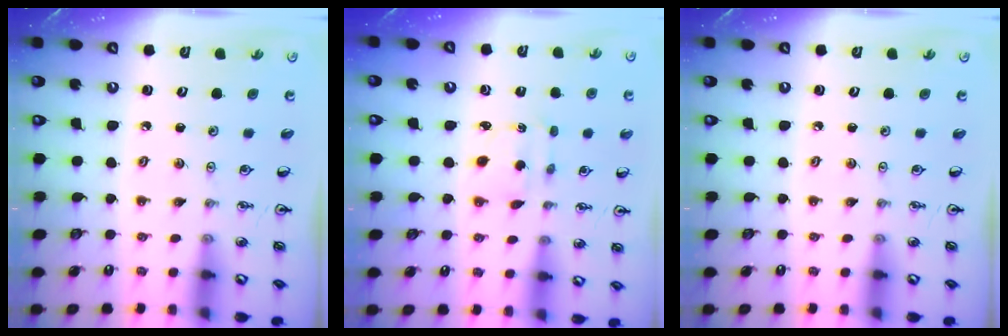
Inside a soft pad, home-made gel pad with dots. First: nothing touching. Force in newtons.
{"total": 2.4, "press": 2.3, "slide": 0.6}
{"total": 0.0}